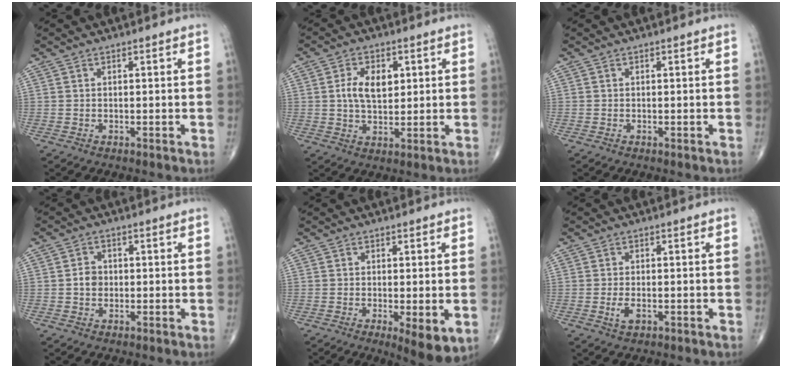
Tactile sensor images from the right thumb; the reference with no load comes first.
{"total": 7.1, "force": [1.5, 4.3, 5.5], "torque": [-0.085, -0.004, 0.024]}
{"total": 0.0}
{"total": 2.6, "force": [-0.3, 2.3, 1.4], "torque": [-0.011, 0.008, -0.009]}
{"total": 6.6, "force": [-1.7, 1.9, 6.1], "torque": [-0.089, -0.019, -0.023]}
{"total": 2.6, "force": [-0.8, 1.3, 2.1], "torque": [-0.043, -0.001, -0.013]}